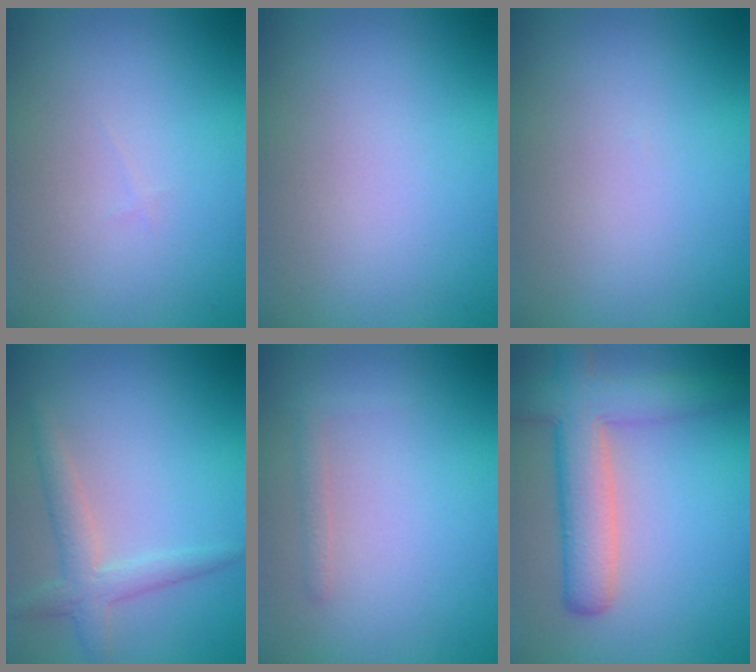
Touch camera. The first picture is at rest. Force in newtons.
{"total": 0.0}
{"total": 0.0}
{"total": 2.7, "press": 2.7, "slide": 0.1}
{"total": 0.8, "press": 0.8, "slide": 0.0}
{"total": 6.0, "press": 6.0, "slide": 0.5}